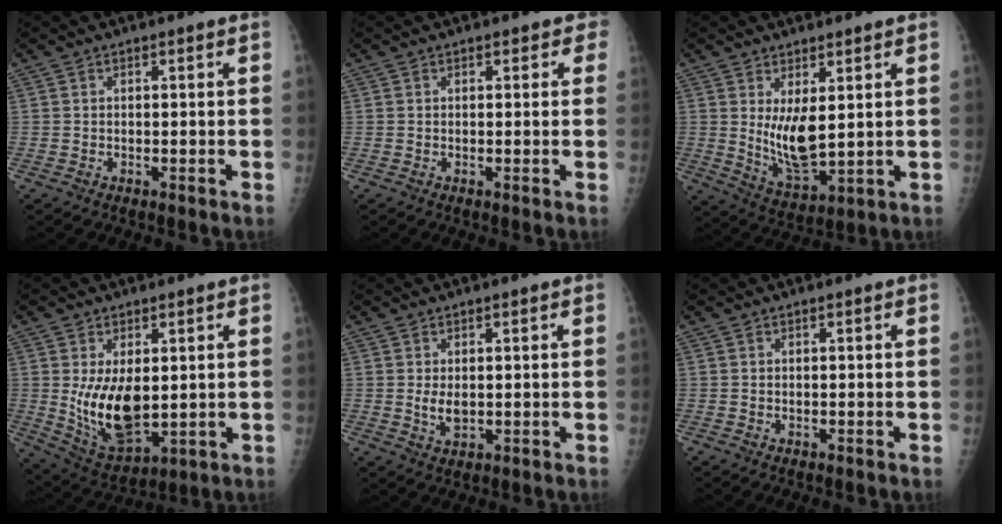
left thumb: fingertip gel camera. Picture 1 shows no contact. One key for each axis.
{"total": 1.8, "fx": 1.0, "fy": 1.3, "fz": 0.8, "tx": 0.018, "ty": 0.001, "tz": 0.004}
{"total": 8.7, "fx": 1.9, "fy": 3.7, "fz": 7.6, "tx": -0.125, "ty": -0.034, "tz": 0.049}
{"total": 12.1, "fx": 0.7, "fy": 6.6, "fz": 10.1, "tx": -0.160, "ty": -0.022, "tz": 0.033}
{"total": 2.9, "fx": 0.4, "fy": 1.7, "fz": 2.3, "tx": -0.036, "ty": -0.009, "tz": 0.013}
{"total": 0.0}